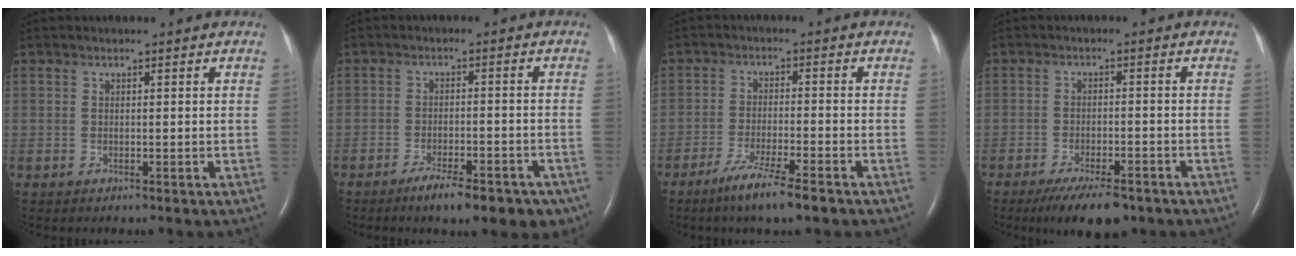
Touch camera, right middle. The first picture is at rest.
{"total": 9.5, "force": [-7.0, 2.8, 5.7], "torque": [-0.064, -0.001, -0.096]}
{"total": 7.4, "force": [-5.0, 0.2, 5.4], "torque": [-0.104, -0.018, -0.087]}
{"total": 8.4, "force": [-6.2, 2.3, 5.1], "torque": [-0.081, -0.013, -0.096]}